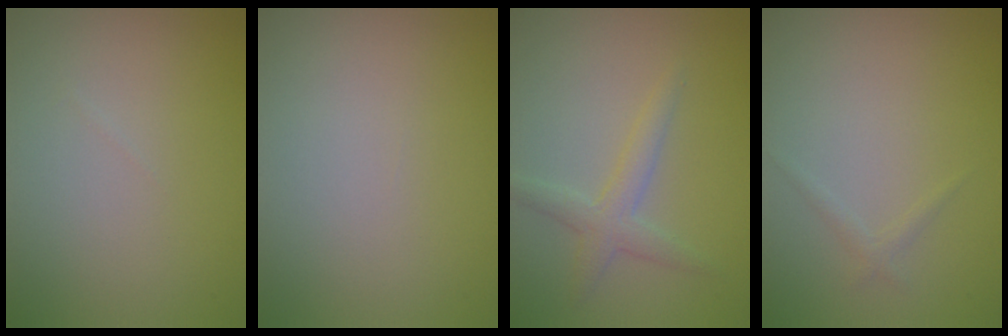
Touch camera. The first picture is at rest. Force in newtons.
{"total": 0.0}
{"total": 2.3, "press": 2.3, "slide": 0.0}
{"total": 0.7, "press": 0.7, "slide": 0.0}